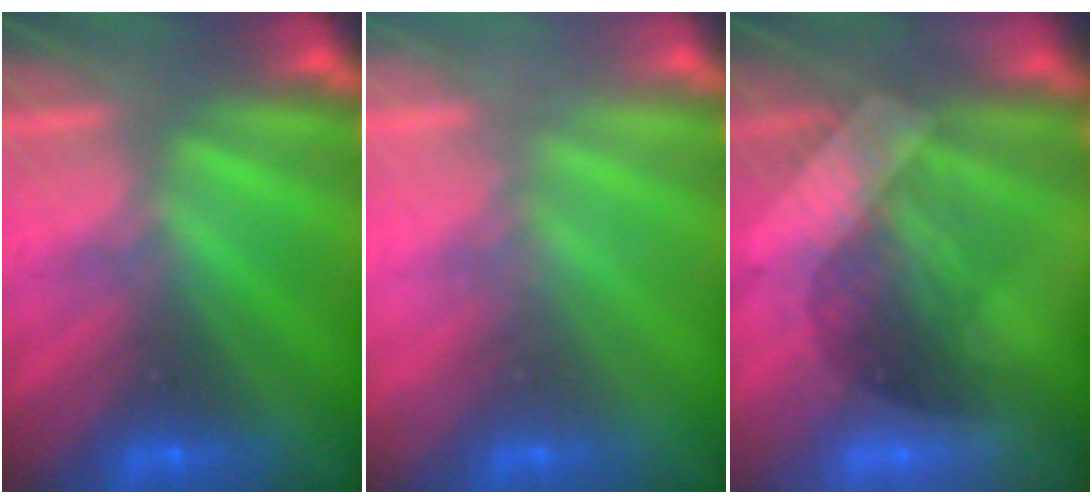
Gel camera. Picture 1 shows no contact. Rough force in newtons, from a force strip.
{"total": 2.0}
{"total": 2.9}